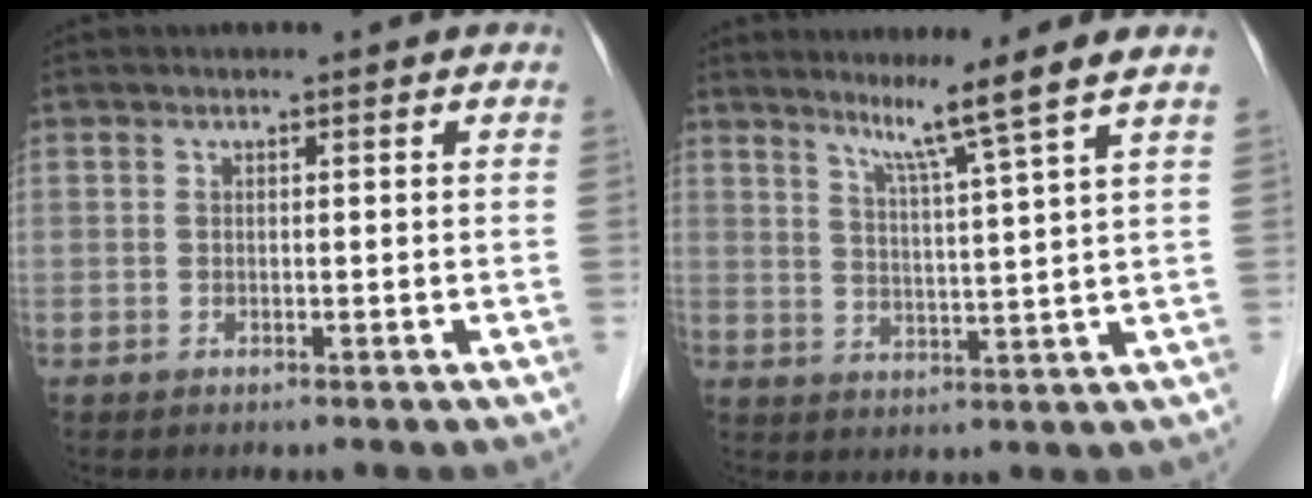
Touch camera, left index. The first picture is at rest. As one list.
[{"total": 7.5, "force": [5.3, -2.6, 4.7], "torque": [-0.075, -0.011, 0.090]}]